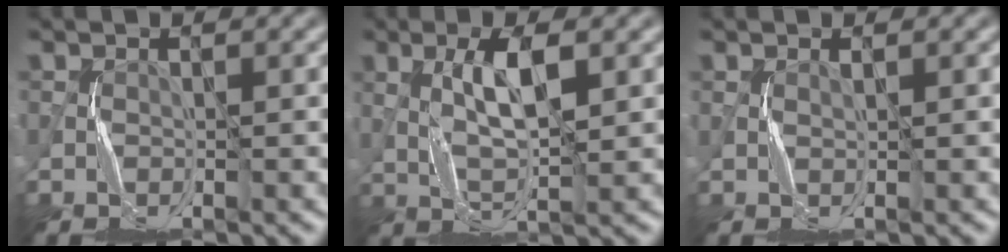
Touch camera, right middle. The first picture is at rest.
{"total": 3.5, "force": [1.1, 0.7, 3.3], "torque": [-0.073, -0.001, 0.027]}
{"total": 0.6, "force": [0.5, -0.2, -0.2], "torque": [-0.002, -0.001, 0.012]}